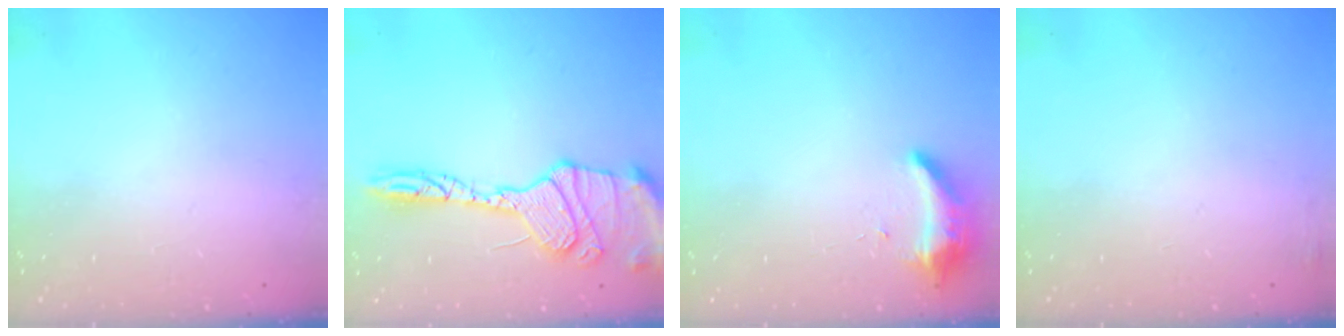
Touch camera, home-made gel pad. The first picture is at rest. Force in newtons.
{"total": 17.9, "press": 17.7, "slide": 2.5}
{"total": 8.4, "press": 8.4, "slide": 0.4}
{"total": 3.9, "press": 3.6, "slide": 1.5}